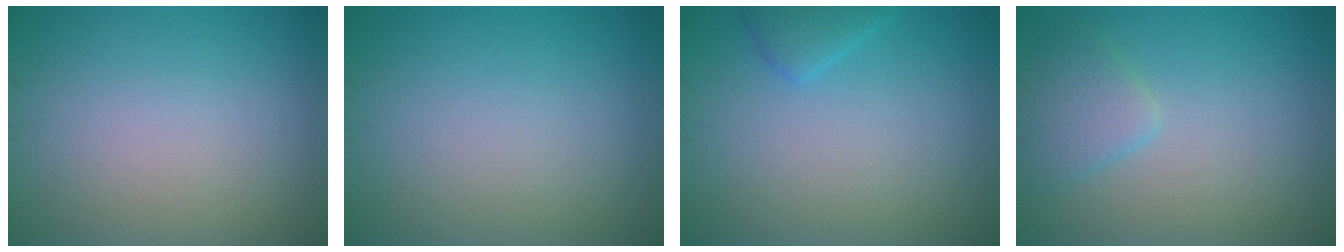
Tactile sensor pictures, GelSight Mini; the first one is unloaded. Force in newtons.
{"total": 0.0}
{"total": 1.7, "press": 1.7, "slide": 0.1}
{"total": 2.5, "press": 2.5, "slide": 0.2}